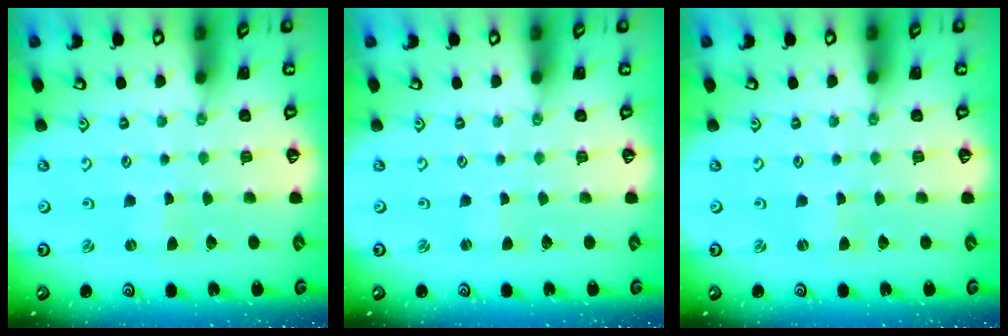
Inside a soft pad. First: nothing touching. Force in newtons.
{"total": 0.0}
{"total": 0.0}